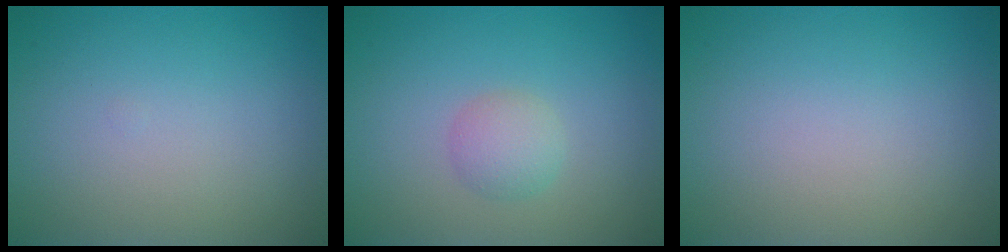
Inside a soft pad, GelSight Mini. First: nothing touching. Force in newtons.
{"total": 1.9, "press": 1.9, "slide": 0.0}
{"total": 0.0}